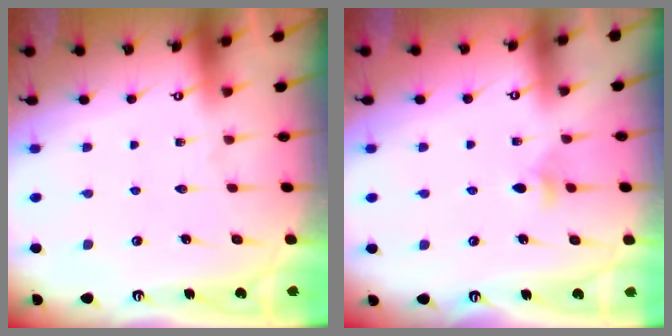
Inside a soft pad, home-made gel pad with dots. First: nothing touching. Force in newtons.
{"total": 4.9, "press": 4.8, "slide": 0.8}